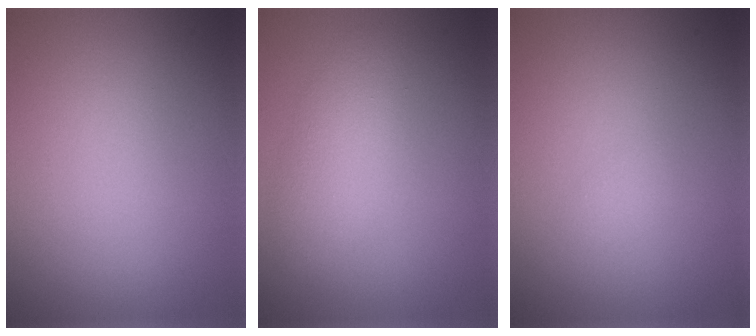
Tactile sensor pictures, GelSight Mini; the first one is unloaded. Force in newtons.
{"total": 2.8, "press": 2.8, "slide": 0.1}
{"total": 0.7, "press": 0.7, "slide": 0.1}